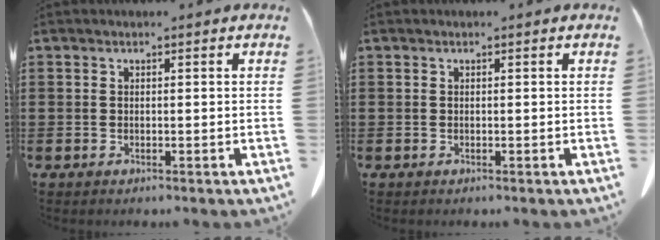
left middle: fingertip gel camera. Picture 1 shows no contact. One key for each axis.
{"total": 0.0}